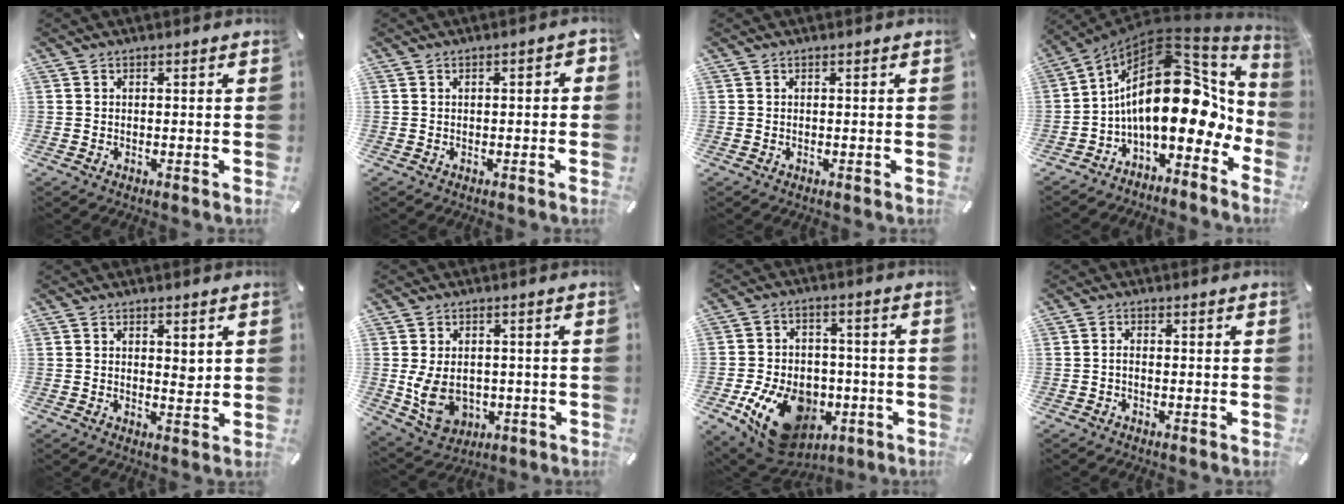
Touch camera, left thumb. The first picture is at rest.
{"total": 1.6, "force": [-0.5, 0.8, 1.2], "torque": [-0.020, 0.005, -0.011]}
{"total": 0.0}
{"total": 23.2, "force": [1.7, 13.4, 18.9], "torque": [-0.307, -0.035, 0.033]}
{"total": 2.6, "force": [1.2, 1.4, 1.9], "torque": [-0.015, -0.009, 0.015]}
{"total": 9.0, "force": [-1.0, 7.1, 5.5], "torque": [-0.103, 0.002, -0.015]}
{"total": 17.0, "force": [-6.3, 11.7, 10.6], "torque": [-0.184, 0.041, -0.092]}
{"total": 1.1, "force": [-0.4, 0.4, 0.9], "torque": [-0.018, 0.003, -0.009]}